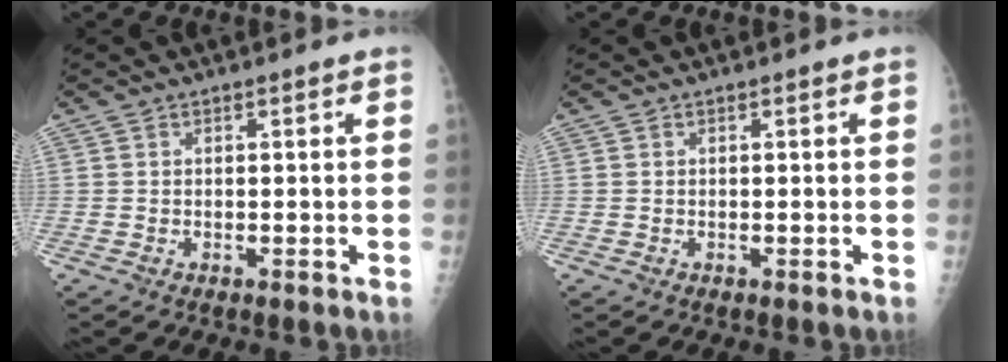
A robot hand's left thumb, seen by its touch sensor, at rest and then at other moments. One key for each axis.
{"total": 0.0}